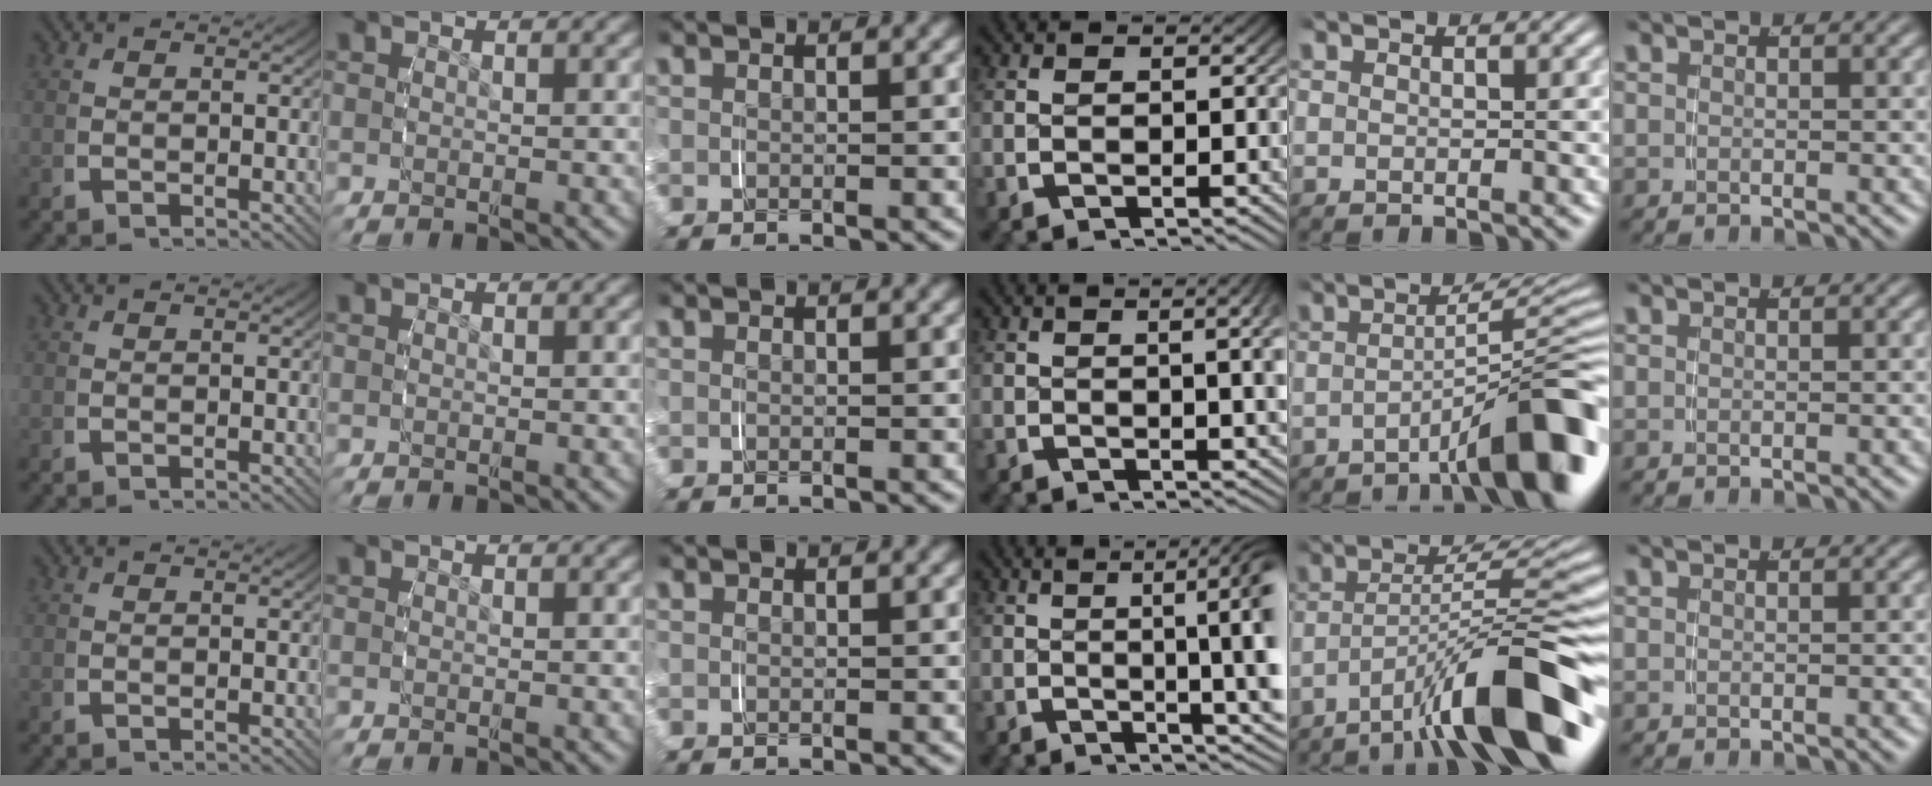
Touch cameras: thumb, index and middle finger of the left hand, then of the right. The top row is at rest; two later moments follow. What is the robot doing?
{"motion": "grasp_and_lifting", "object": "pencil case"}